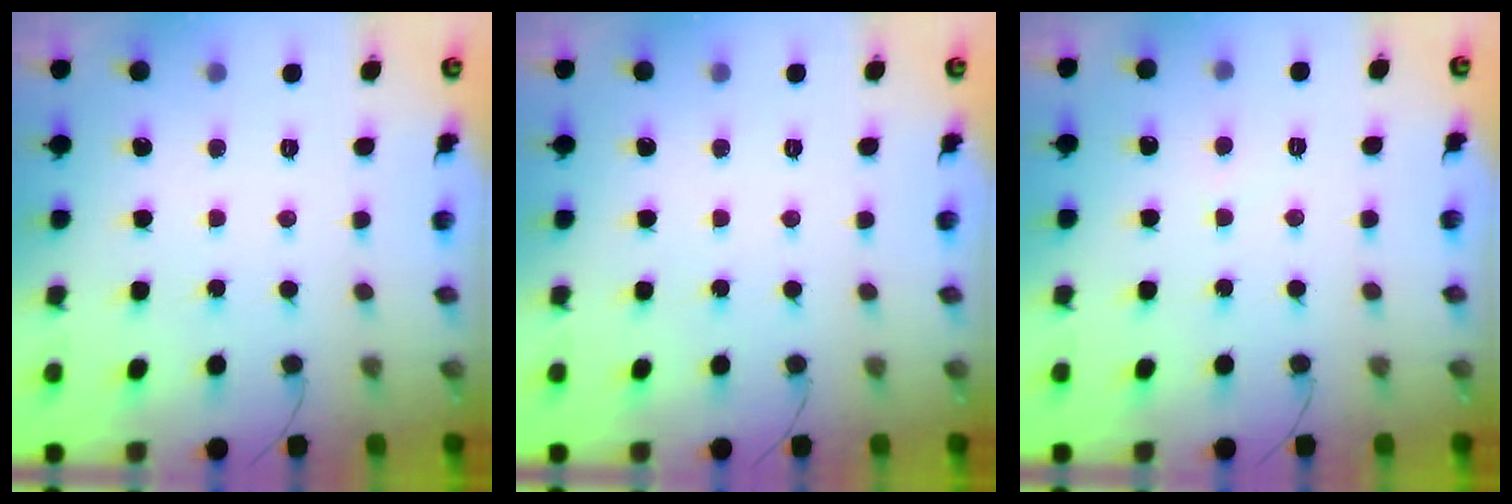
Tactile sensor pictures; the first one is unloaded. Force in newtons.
{"total": 0.0}
{"total": 2.3, "press": 2.3, "slide": 0.2}